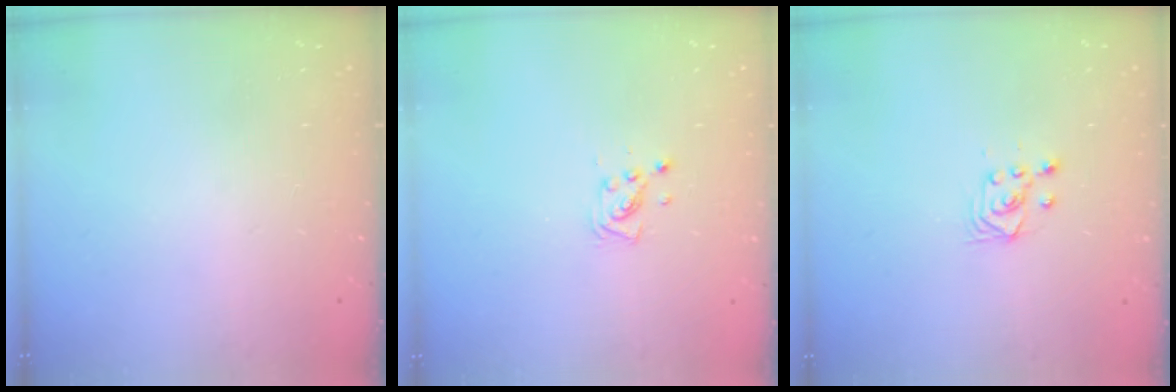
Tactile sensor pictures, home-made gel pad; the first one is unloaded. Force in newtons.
{"total": 4.6, "press": 4.4, "slide": 1.4}
{"total": 3.6, "press": 3.2, "slide": 1.6}